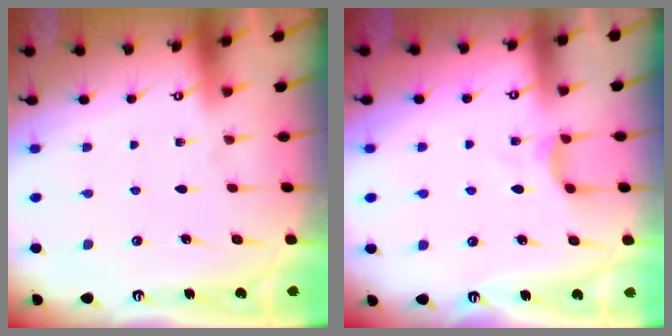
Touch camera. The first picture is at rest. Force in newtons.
{"total": 5.1, "press": 5.0, "slide": 0.7}